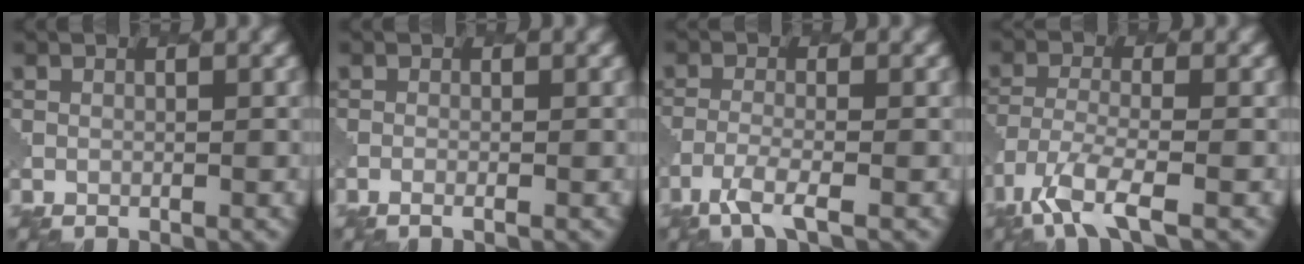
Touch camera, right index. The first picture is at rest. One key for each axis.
{"total": 1.1, "fx": -0.5, "fy": 0.3, "fz": 0.9, "tx": -0.009, "ty": -0.001, "tz": -0.015}
{"total": 3.2, "fx": -2.1, "fy": 0.5, "fz": 2.3, "tx": -0.049, "ty": -0.005, "tz": -0.053}
{"total": 5.6, "fx": -3.6, "fy": 1.6, "fz": 4.0, "tx": -0.088, "ty": -0.013, "tz": -0.076}